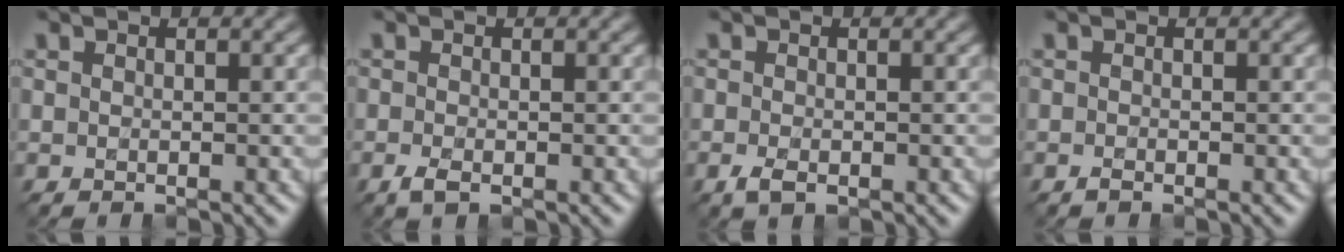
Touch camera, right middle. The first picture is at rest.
{"total": 1.6, "force": [-1.0, 0.6, 1.1], "torque": [-0.027, -0.007, -0.019]}
{"total": 1.8, "force": [-1.1, 0.8, 1.2], "torque": [-0.030, -0.008, -0.020]}
{"total": 0.6, "force": [-0.5, 0.1, 0.3], "torque": [-0.007, -0.003, -0.010]}